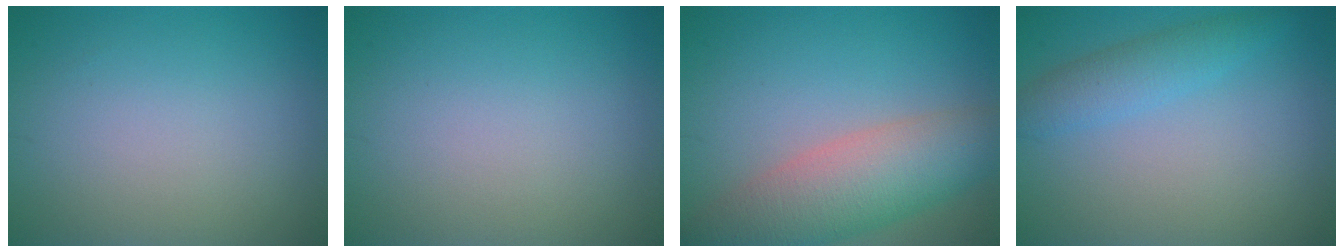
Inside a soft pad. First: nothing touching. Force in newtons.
{"total": 0.0}
{"total": 7.5, "press": 7.5, "slide": 0.3}
{"total": 2.7, "press": 2.7, "slide": 0.1}